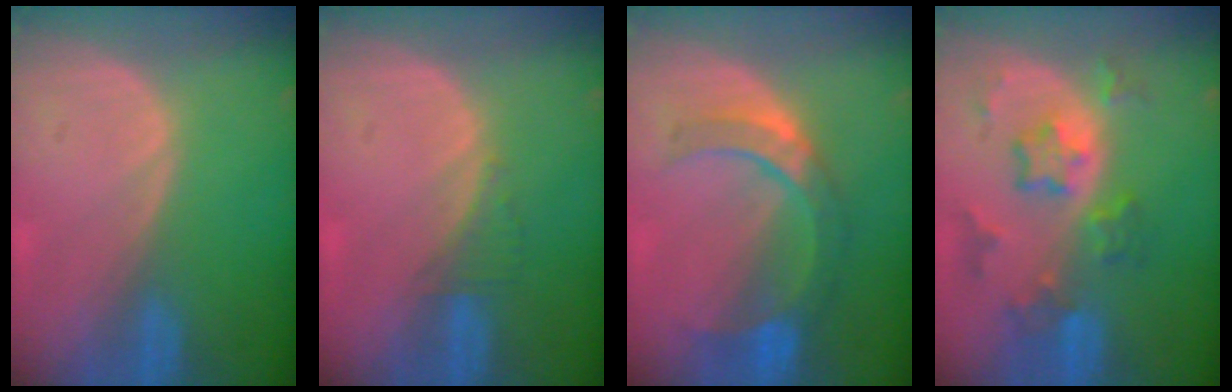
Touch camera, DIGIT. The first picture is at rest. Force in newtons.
{"total": 1.7, "press": 1.6, "slide": 0.7}
{"total": 7.1, "press": 7.0, "slide": 0.8}
{"total": 7.8, "press": 6.8, "slide": 3.9}